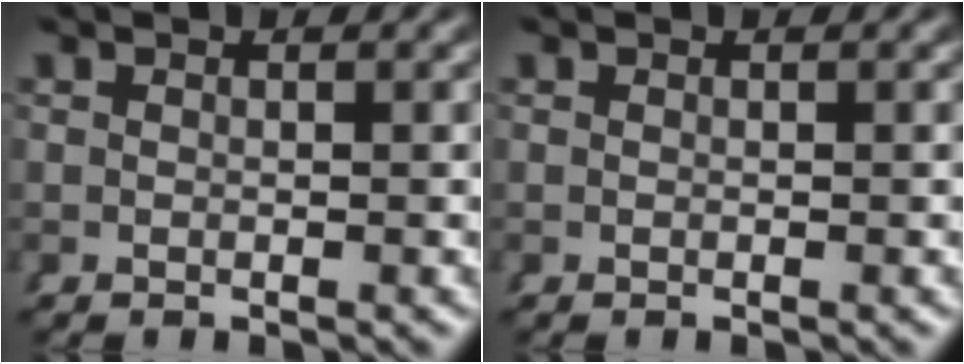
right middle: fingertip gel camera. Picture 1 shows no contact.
{"total": 0.0}